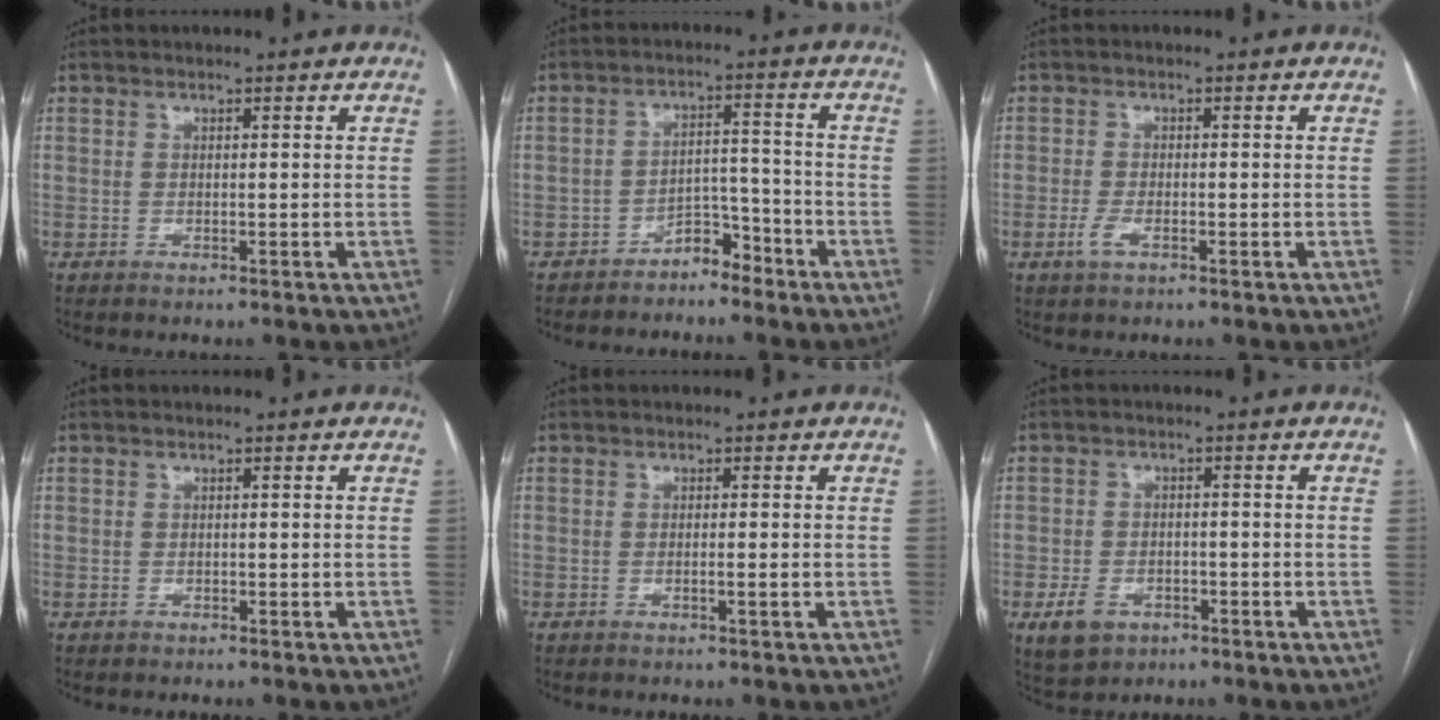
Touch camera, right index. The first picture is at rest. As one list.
[{"total": 4.1, "force": [-3.5, 1.8, 1.2], "torque": [-0.009, 0.012, -0.057]}, {"total": 2.3, "force": [-1.1, 0.8, 1.8], "torque": [-0.043, -0.001, -0.020]}, {"total": 0.5, "force": [-0.2, 0.5, 0.0], "torque": [-0.001, 0.004, -0.005]}, {"total": 1.0, "force": [-0.3, -0.2, 0.9], "torque": [-0.018, 0.000, -0.003]}, {"total": 5.3, "force": [-2.5, 4.0, 2.5], "torque": [-0.048, 0.000, -0.030]}]